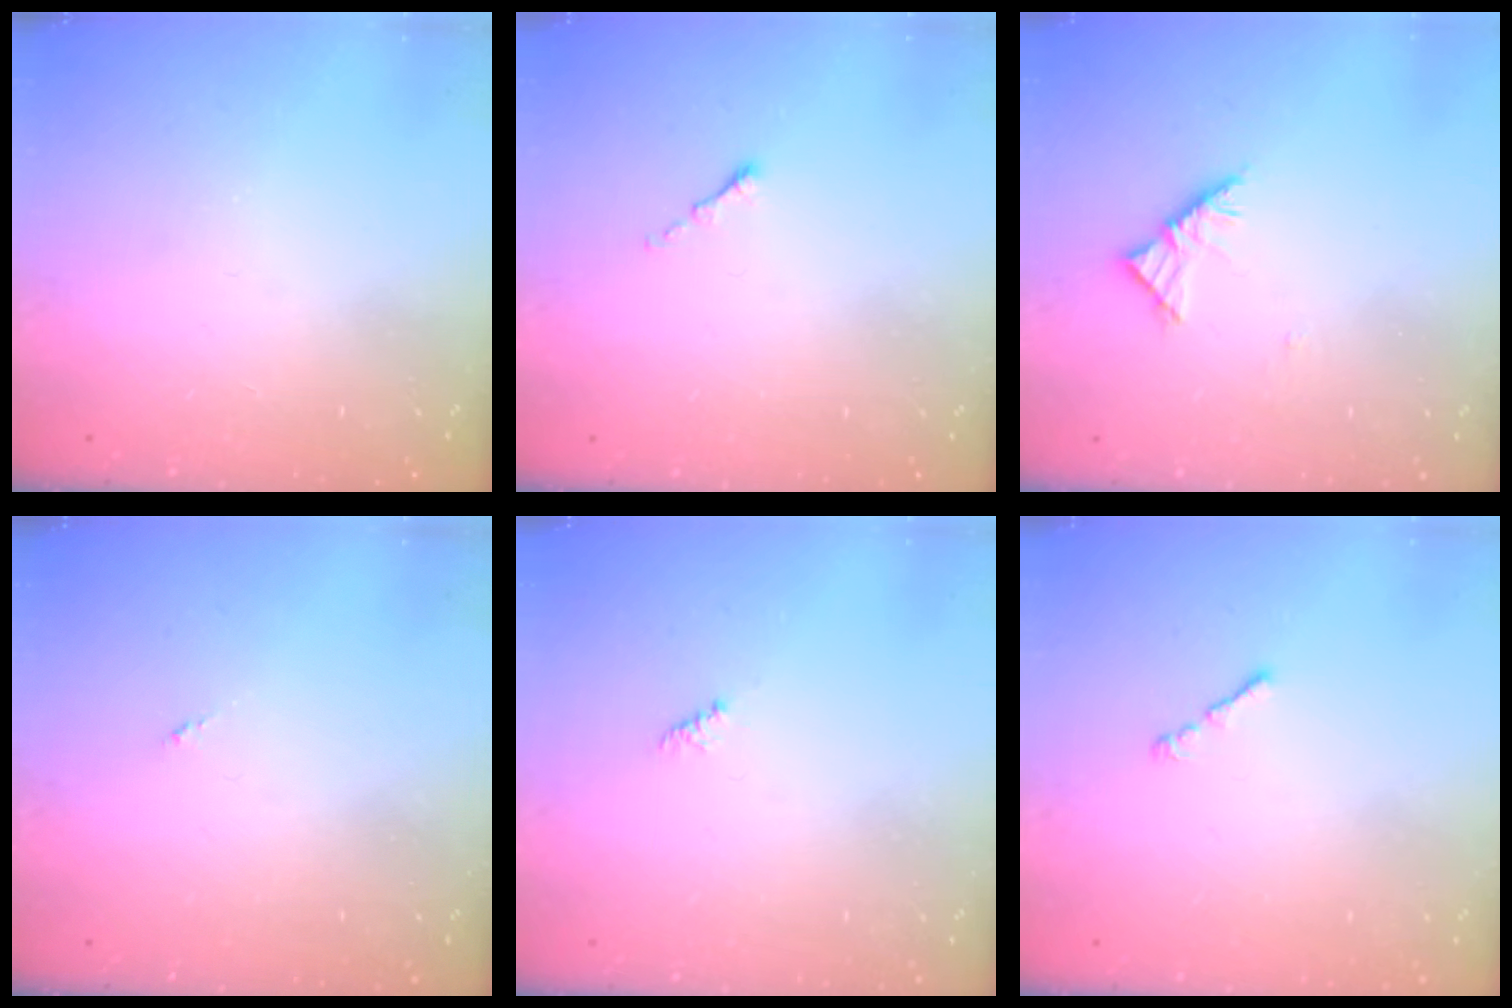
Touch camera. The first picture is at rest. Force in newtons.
{"total": 0.0}
{"total": 4.5, "press": 4.3, "slide": 1.0}
{"total": 0.0}
{"total": 1.1, "press": 1.1, "slide": 0.3}
{"total": 1.0, "press": 0.9, "slide": 0.5}